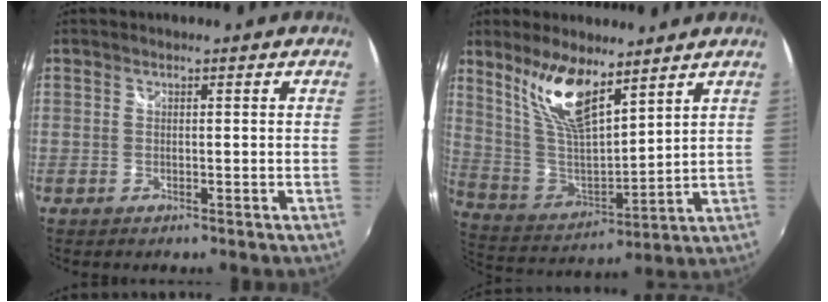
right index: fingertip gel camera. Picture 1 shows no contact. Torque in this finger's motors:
{"motor_torque": [0.43, 0.29, 0.66, 0.18]}